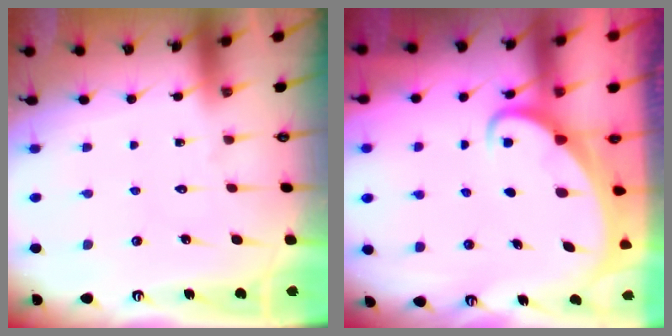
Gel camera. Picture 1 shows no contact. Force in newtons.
{"total": 2.7, "press": 2.7, "slide": 0.2}